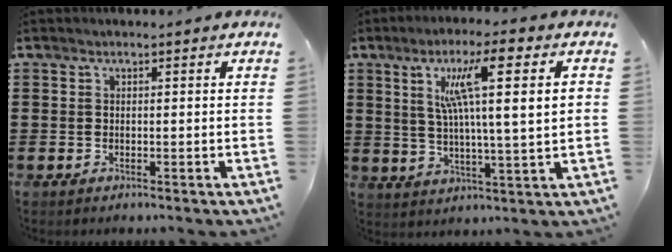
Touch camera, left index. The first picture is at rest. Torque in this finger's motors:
{"motor_torque": [2.14, 0.00, 0.54, 0.21]}